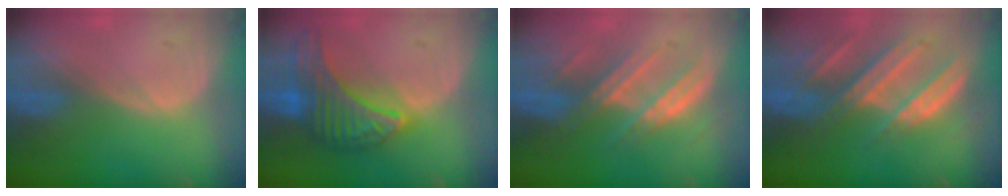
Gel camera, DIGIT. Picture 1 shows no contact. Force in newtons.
{"total": 10.0, "press": 10.0, "slide": 0.5}
{"total": 7.3, "press": 7.0, "slide": 1.9}
{"total": 9.4, "press": 8.4, "slide": 4.1}